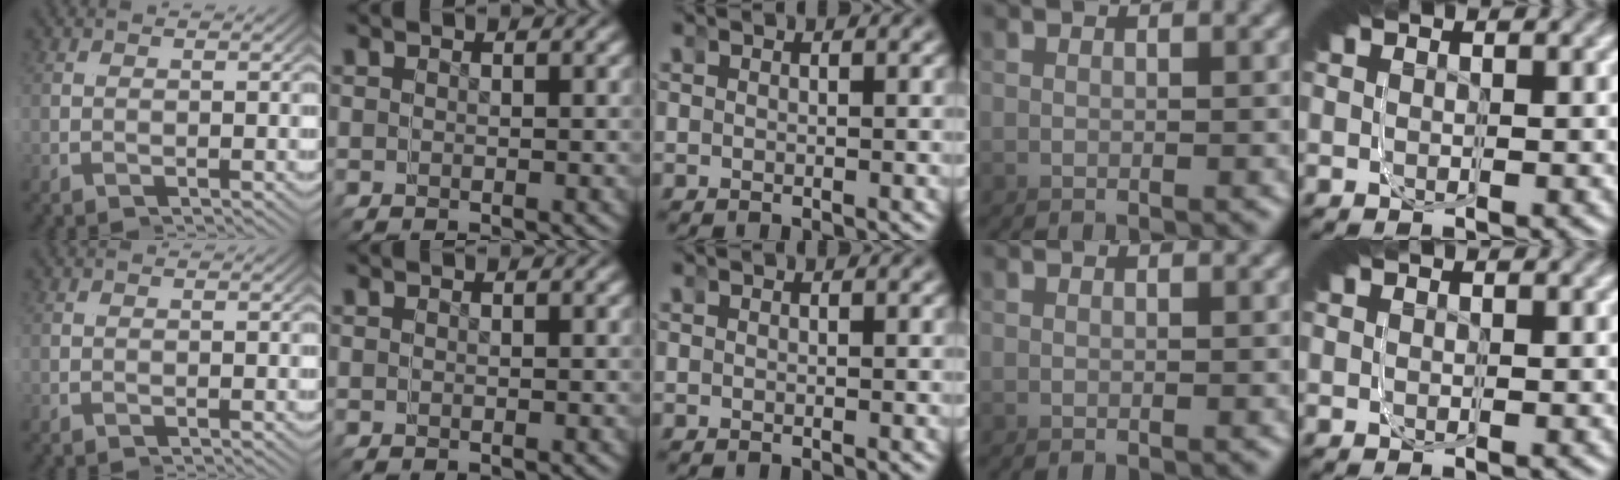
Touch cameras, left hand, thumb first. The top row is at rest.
{}